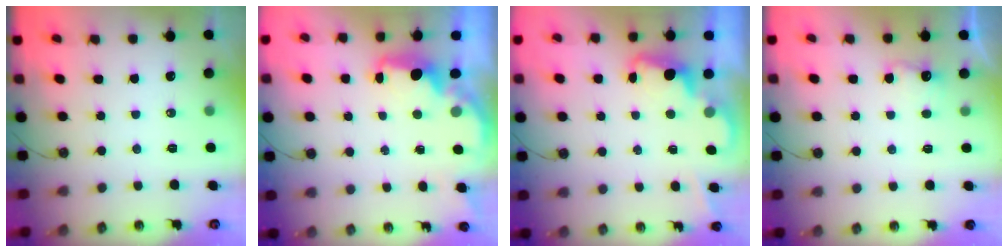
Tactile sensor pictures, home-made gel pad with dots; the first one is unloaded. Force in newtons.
{"total": 2.2, "press": 2.1, "slide": 0.7}
{"total": 2.4, "press": 2.4, "slide": 0.5}
{"total": 3.5, "press": 3.3, "slide": 1.0}